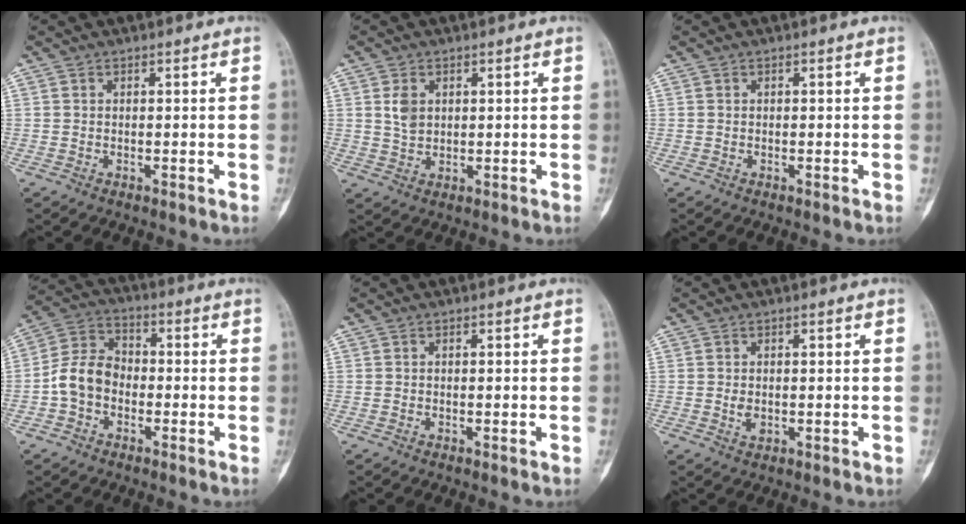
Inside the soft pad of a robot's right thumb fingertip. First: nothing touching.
{"total": 3.7, "force": [1.1, 2.7, 2.4], "torque": [-0.033, -0.005, 0.025]}
{"total": 0.0}
{"total": 8.6, "force": [-2.1, 6.6, 5.1], "torque": [-0.085, 0.036, -0.054]}
{"total": 0.7, "force": [-0.1, 0.3, 0.6], "torque": [-0.007, -0.001, 0.001]}
{"total": 2.5, "force": [0.0, 1.7, 1.9], "torque": [-0.026, -0.003, 0.002]}